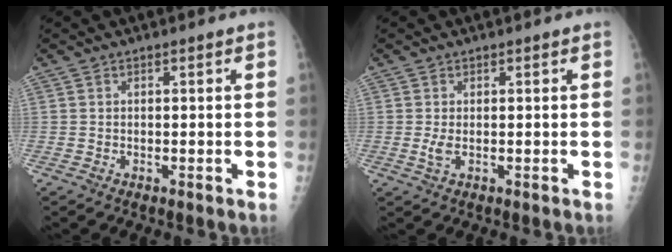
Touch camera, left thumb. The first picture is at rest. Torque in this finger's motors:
{"motor_torque": [-0.14, 0.13, 0.11, -0.04, 0.02]}